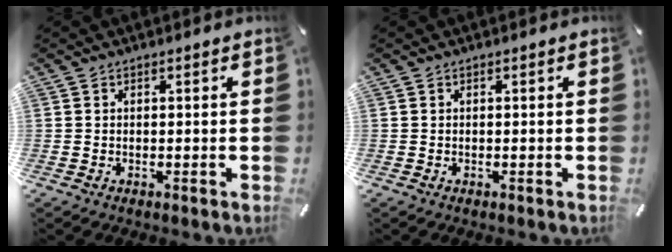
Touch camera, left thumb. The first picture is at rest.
{"total": 0.0}